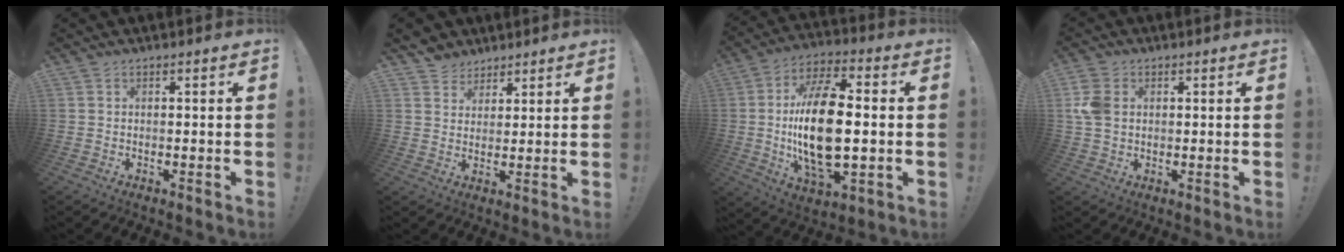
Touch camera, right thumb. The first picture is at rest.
{"total": 5.0, "force": [3.5, 3.6, -0.1], "torque": [0.001, -0.024, 0.068]}
{"total": 21.5, "force": [-0.8, 10.8, 18.6], "torque": [-0.345, -0.002, -0.015]}
{"total": 7.0, "force": [1.1, 5.3, 4.4], "torque": [-0.088, 0.004, 0.020]}